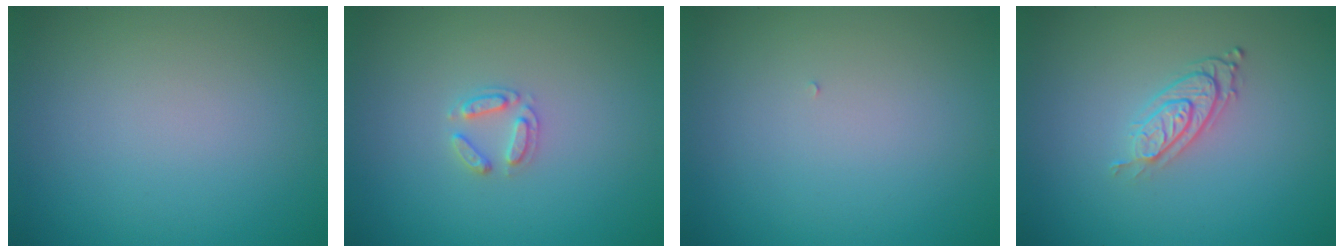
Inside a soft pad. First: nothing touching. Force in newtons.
{"total": 1.7, "press": 1.7, "slide": 0.2}
{"total": 0.0}
{"total": 3.0, "press": 2.0, "slide": 2.2}